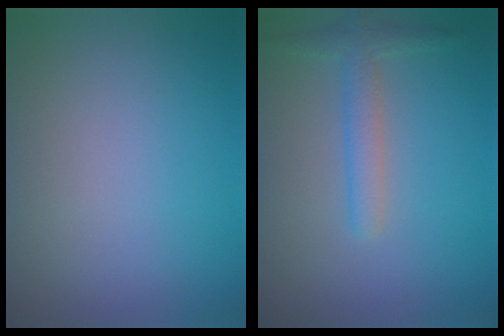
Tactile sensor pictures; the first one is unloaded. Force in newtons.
{"total": 2.2, "press": 2.2, "slide": 0.1}